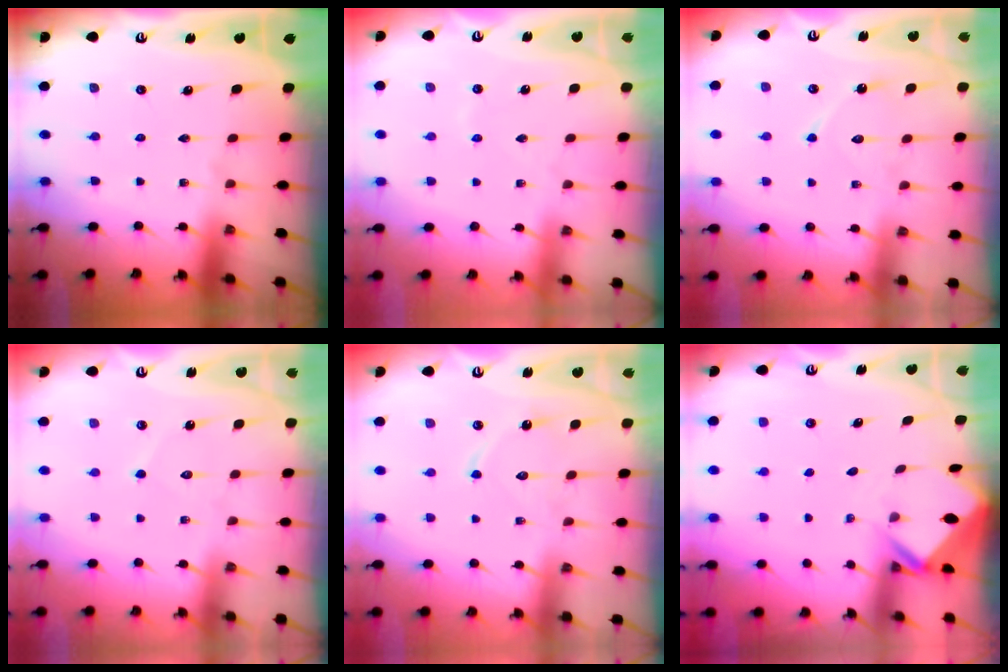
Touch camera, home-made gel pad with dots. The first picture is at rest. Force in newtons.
{"total": 2.6, "press": 2.5, "slide": 0.5}
{"total": 8.4, "press": 8.4, "slide": 0.7}
{"total": 4.3, "press": 4.3, "slide": 0.3}
{"total": 8.4, "press": 8.3, "slide": 0.5}
{"total": 2.3, "press": 2.3, "slide": 0.1}